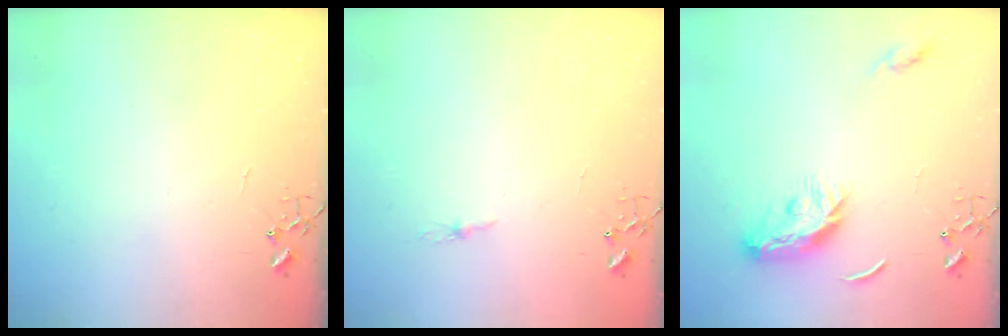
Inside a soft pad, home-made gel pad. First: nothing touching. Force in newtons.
{"total": 2.2, "press": 2.2, "slide": 0.3}
{"total": 10.1, "press": 10.1, "slide": 0.2}